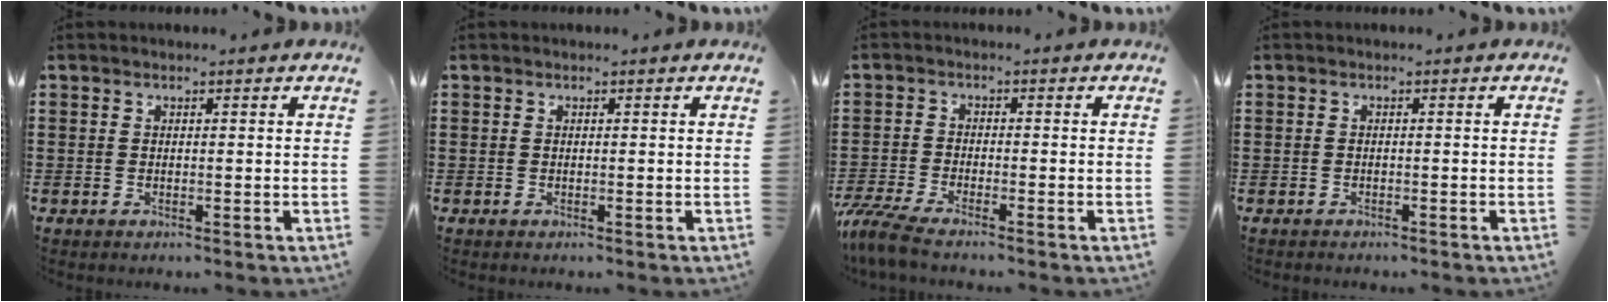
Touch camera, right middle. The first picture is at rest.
{"total": 0.0}
{"total": 4.3, "force": [-3.8, 0.2, 1.9], "torque": [-0.061, -0.015, -0.083]}
{"total": 0.8, "force": [-0.7, 0.4, -0.1], "torque": [0.001, 0.003, -0.016]}